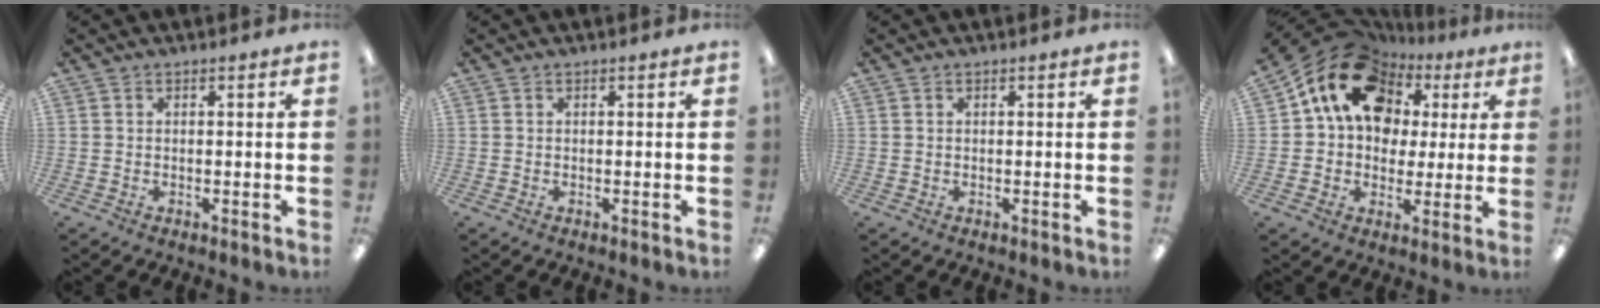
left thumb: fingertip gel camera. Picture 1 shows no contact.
{"total": 0.0}
{"total": 0.5, "force": [0.2, 0.4, 0.0], "torque": [0.000, 0.005, 0.003]}
{"total": 17.5, "force": [8.0, 13.0, 8.6], "torque": [-0.151, -0.021, 0.152]}